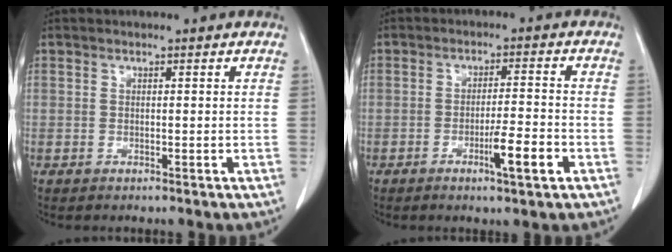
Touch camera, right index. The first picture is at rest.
{"total": 5.8, "force": [-2.6, 0.3, 5.2], "torque": [-0.082, -0.005, -0.042]}